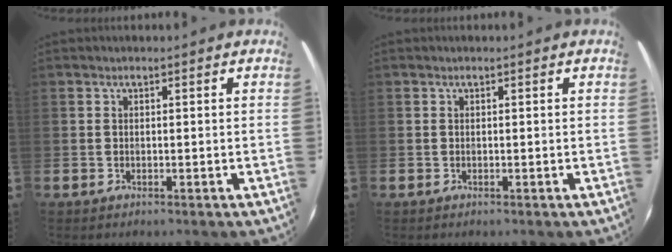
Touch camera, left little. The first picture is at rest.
{"total": 0.0}